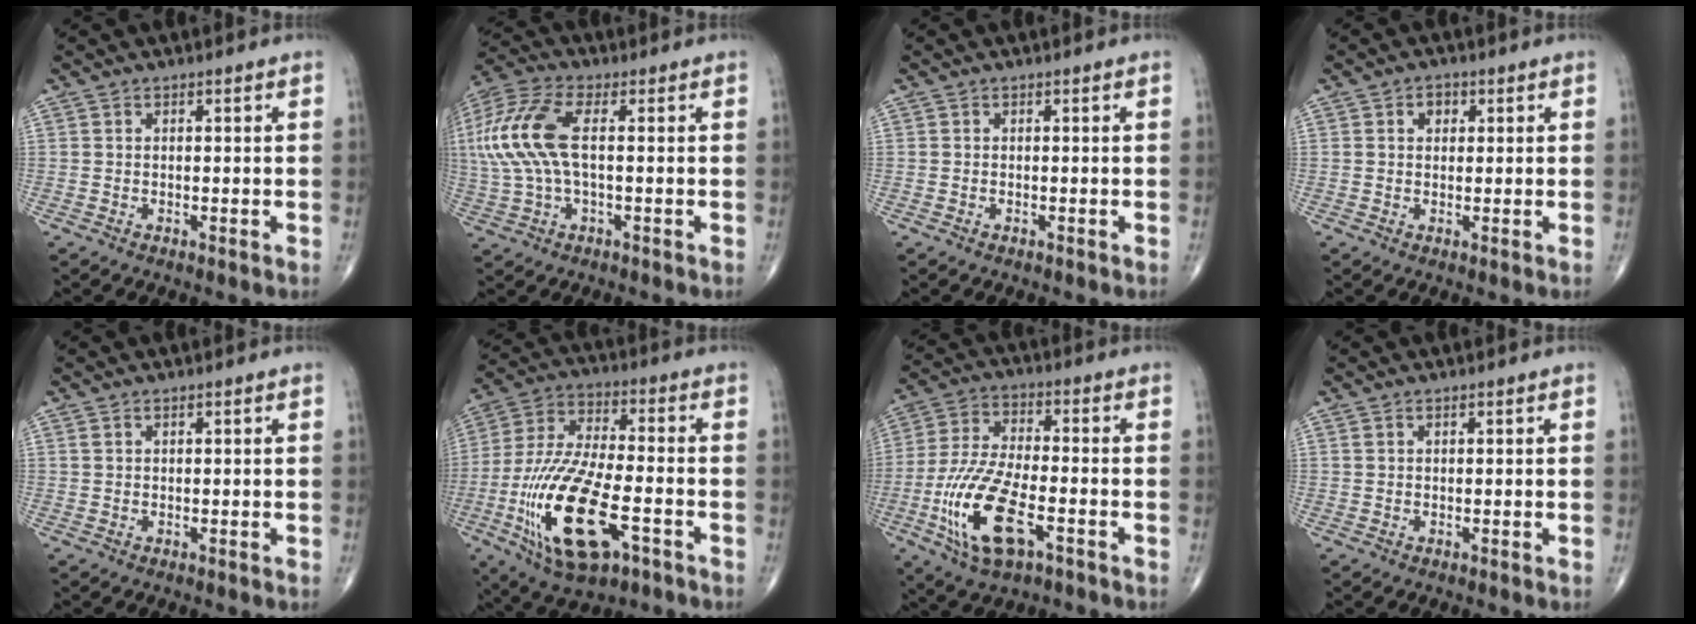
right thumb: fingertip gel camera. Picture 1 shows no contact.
{"total": 14.0, "force": [1.5, 6.2, 12.5], "torque": [-0.304, 0.024, 0.029]}
{"total": 0.0}
{"total": 2.4, "force": [0.8, 1.9, 1.3], "torque": [-0.008, 0.002, 0.009]}
{"total": 0.7, "force": [0.5, 0.2, 0.4], "torque": [-0.011, 0.007, 0.014]}
{"total": 21.5, "force": [-7.5, 8.7, 18.2], "torque": [-0.384, 0.016, -0.125]}
{"total": 15.9, "force": [-5.9, 6.5, 13.2], "torque": [-0.280, 0.016, -0.104]}
{"total": 0.5, "force": [0.4, 0.1, 0.3], "torque": [-0.010, 0.005, 0.011]}